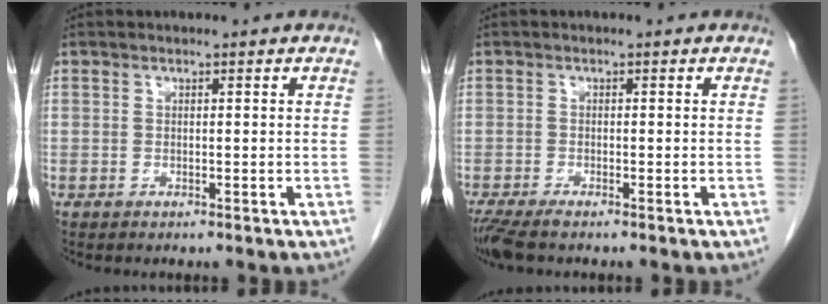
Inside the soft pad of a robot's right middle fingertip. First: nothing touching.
{"total": 3.6, "force": [-2.9, 0.5, 2.1], "torque": [-0.041, -0.010, -0.054]}